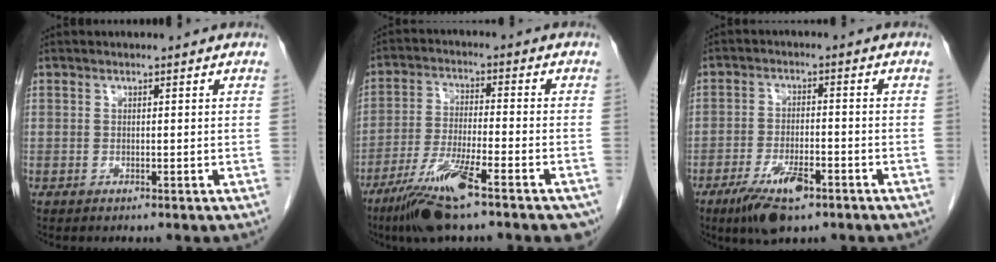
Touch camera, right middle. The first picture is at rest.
{"total": 13.5, "force": [-8.7, 1.6, 10.3], "torque": [-0.166, -0.024, -0.150]}
{"total": 7.7, "force": [-4.7, 2.3, 5.6], "torque": [-0.108, -0.009, -0.078]}